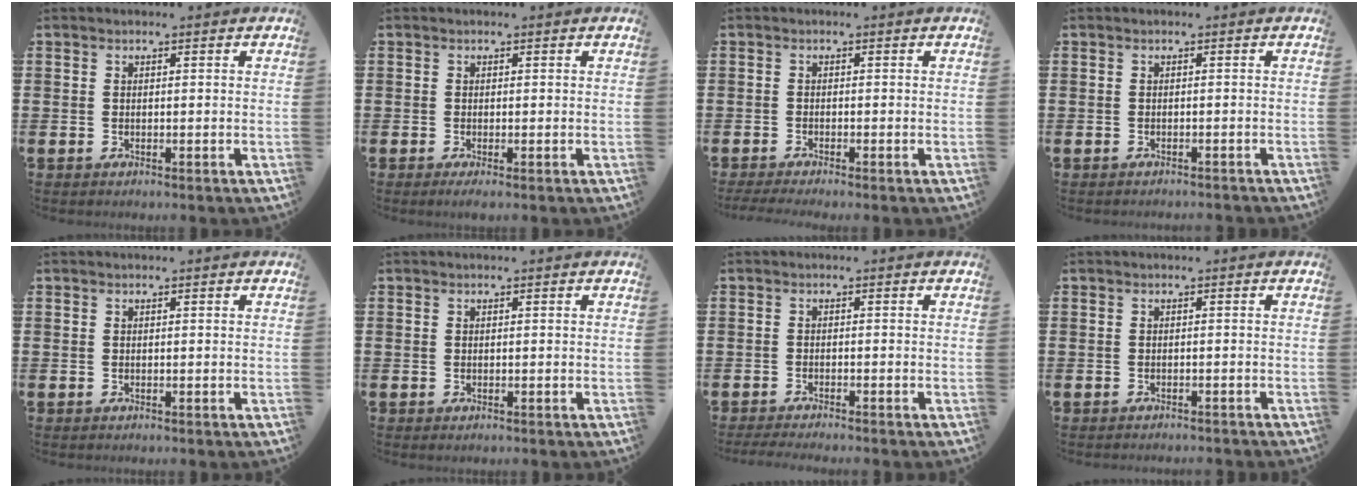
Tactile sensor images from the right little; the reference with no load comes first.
{"total": 0.8, "force": [-0.2, 0.1, 0.7], "torque": [-0.012, -0.002, -0.004]}
{"total": 0.9, "force": [-0.7, 0.0, 0.6], "torque": [-0.009, -0.001, -0.014]}
{"total": 0.5, "force": [-0.5, -0.1, 0.0], "torque": [0.000, -0.001, -0.011]}
{"total": 0.0}
{"total": 0.0}
{"total": 0.8, "force": [-0.6, -0.1, 0.5], "torque": [-0.006, -0.002, -0.011]}
{"total": 0.0}